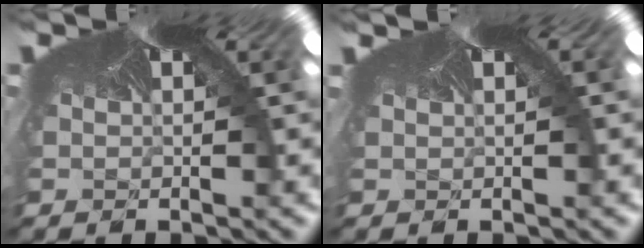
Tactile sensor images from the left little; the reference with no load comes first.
{"total": 0.6, "force": [0.1, -0.1, -0.6], "torque": [0.010, 0.002, 0.003]}